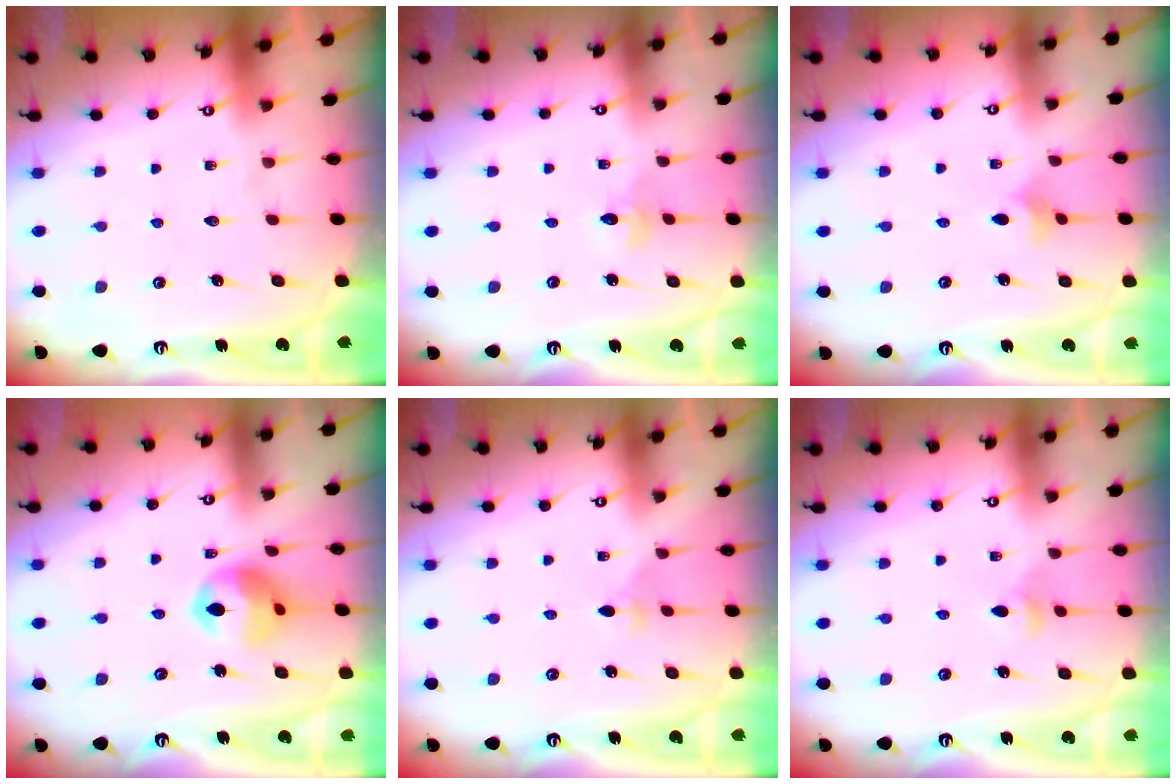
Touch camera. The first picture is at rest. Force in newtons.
{"total": 2.8, "press": 2.7, "slide": 0.3}
{"total": 3.0, "press": 2.9, "slide": 0.5}
{"total": 11.6, "press": 11.6, "slide": 1.1}
{"total": 3.0, "press": 2.9, "slide": 0.5}
{"total": 3.1, "press": 3.0, "slide": 0.7}